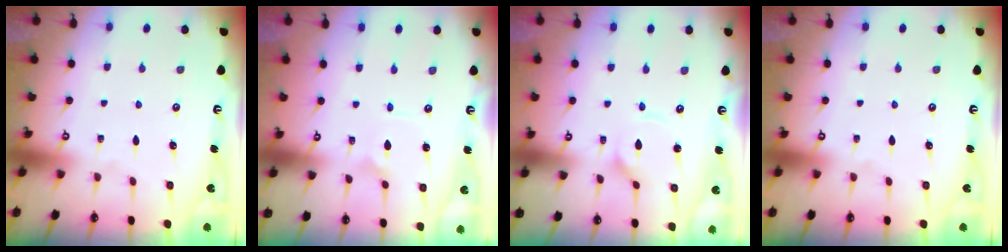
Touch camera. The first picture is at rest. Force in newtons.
{"total": 1.8, "press": 1.8, "slide": 0.1}
{"total": 2.8, "press": 2.8, "slide": 0.3}
{"total": 0.0}